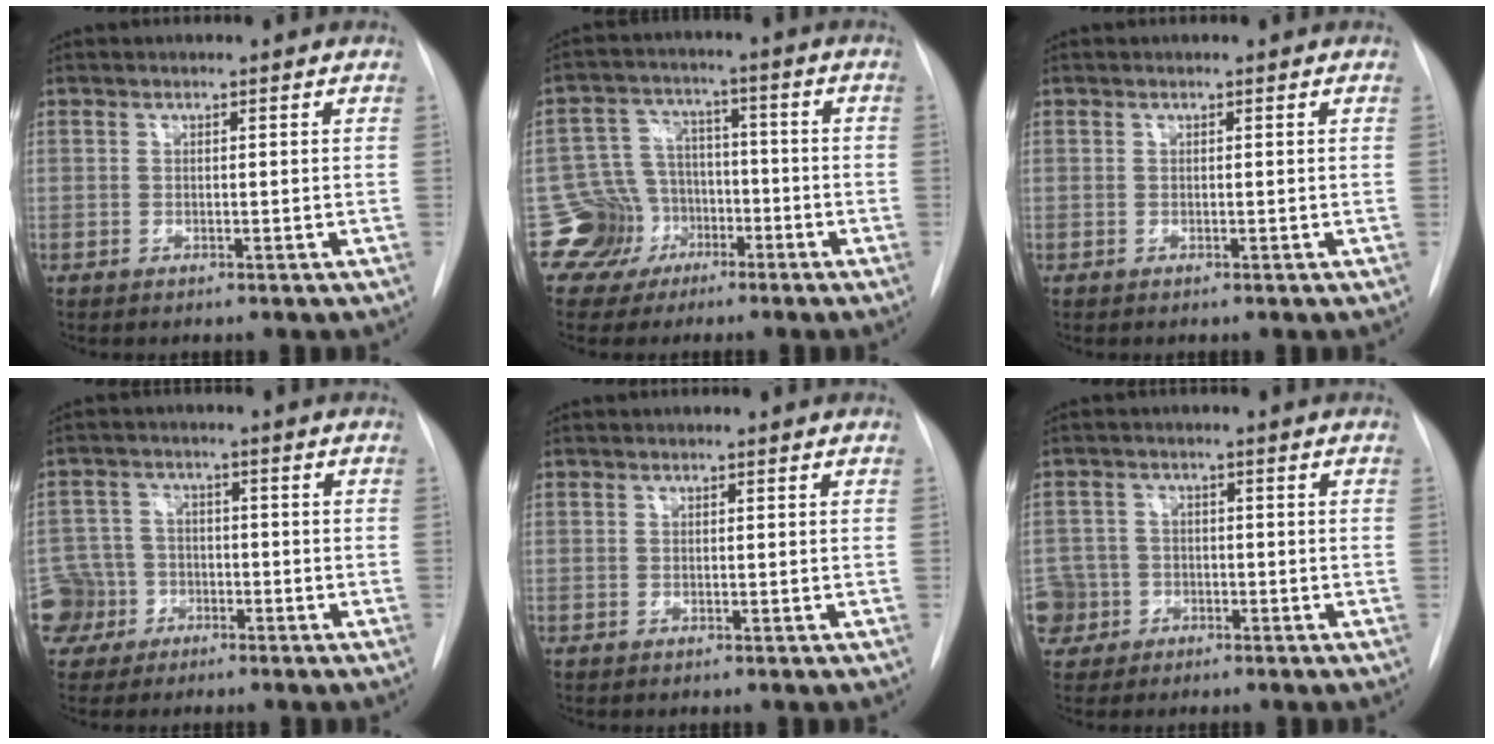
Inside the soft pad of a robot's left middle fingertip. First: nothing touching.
{"total": 8.3, "force": [-3.9, 7.3, -0.1], "torque": [0.009, 0.029, -0.064]}
{"total": 0.0}
{"total": 6.7, "force": [-3.2, 5.8, -0.3], "torque": [0.005, 0.011, -0.057]}
{"total": 0.0}
{"total": 5.9, "force": [-2.6, 5.3, -0.2], "torque": [0.002, 0.013, -0.046]}